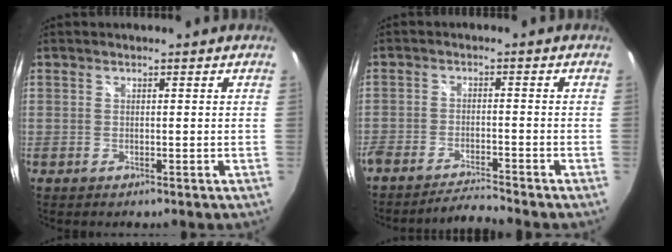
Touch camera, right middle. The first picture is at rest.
{"total": 5.4, "force": [-5.2, -0.9, 1.0], "torque": [-0.041, -0.002, -0.098]}